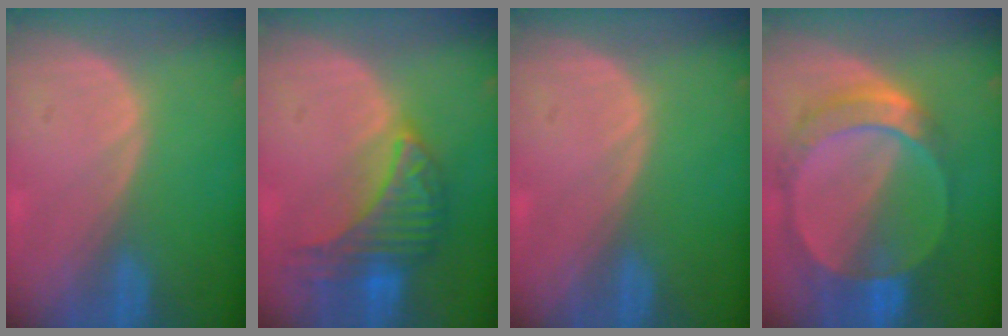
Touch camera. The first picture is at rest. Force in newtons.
{"total": 8.2, "press": 8.2, "slide": 0.4}
{"total": 0.0}
{"total": 9.2, "press": 8.1, "slide": 4.5}